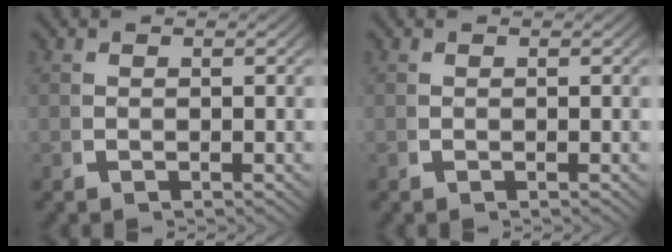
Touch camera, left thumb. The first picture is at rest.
{"total": 0.0}